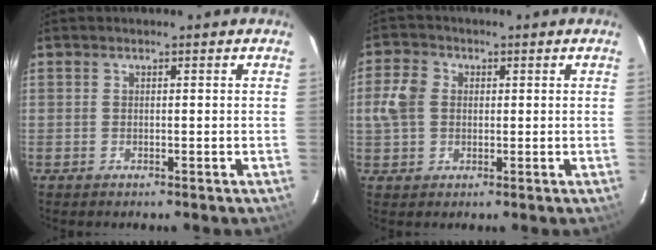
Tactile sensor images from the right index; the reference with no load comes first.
{"total": 4.6, "force": [-0.2, 3.5, 2.9], "torque": [-0.066, 0.011, -0.004]}